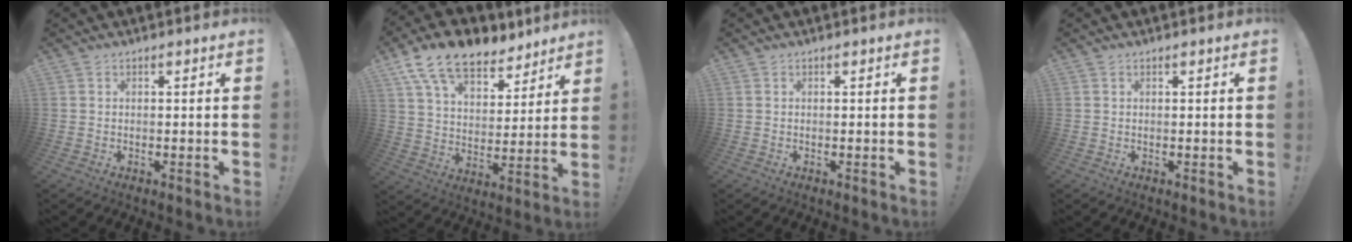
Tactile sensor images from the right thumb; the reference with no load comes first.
{"total": 15.4, "force": [10.8, 8.1, 7.6], "torque": [-0.135, -0.068, 0.199]}
{"total": 0.0}
{"total": 0.0}